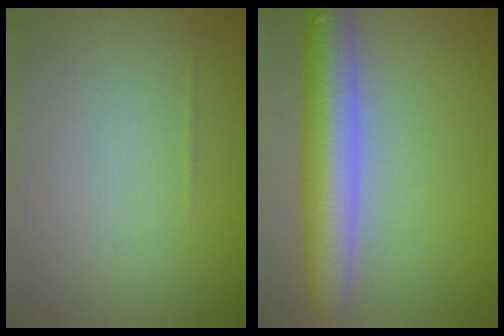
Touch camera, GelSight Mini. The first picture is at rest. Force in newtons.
{"total": 7.6, "press": 7.6, "slide": 0.4}